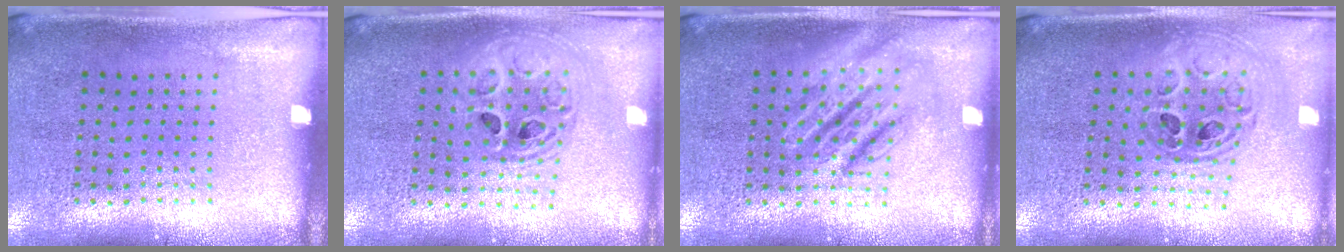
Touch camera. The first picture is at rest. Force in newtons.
{"total": 2.0, "press": 1.6, "slide": 1.2}
{"total": 2.8, "press": 2.8, "slide": 0.3}
{"total": 1.0, "press": 1.0, "slide": 0.2}